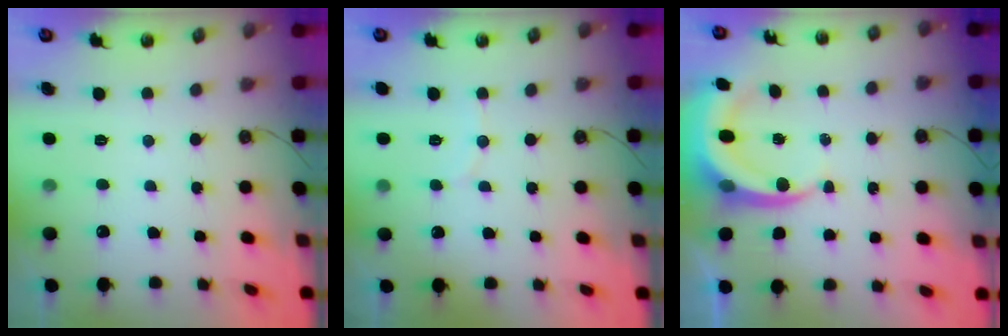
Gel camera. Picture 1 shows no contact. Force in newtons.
{"total": 4.9, "press": 4.7, "slide": 1.4}
{"total": 6.8, "press": 6.7, "slide": 0.6}